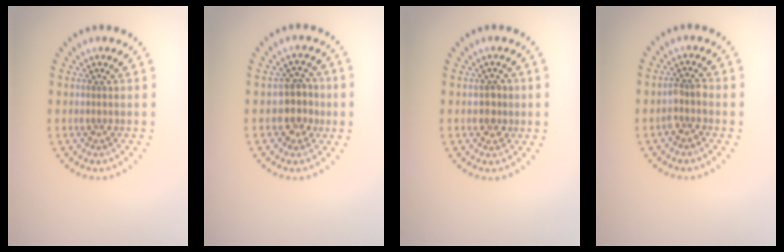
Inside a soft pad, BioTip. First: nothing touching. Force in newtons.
{"total": 2.7, "press": 2.5, "slide": 1.0}
{"total": 1.8, "press": 1.7, "slide": 0.4}
{"total": 1.6, "press": 1.4, "slide": 0.7}